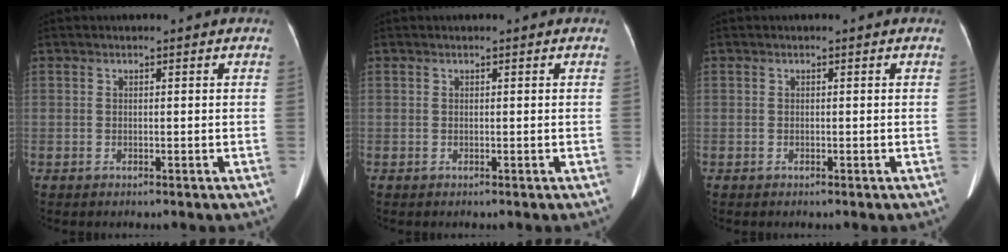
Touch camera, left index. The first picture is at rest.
{"total": 0.0}
{"total": 0.0}